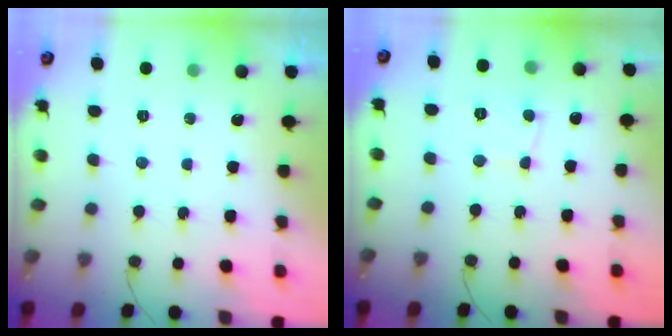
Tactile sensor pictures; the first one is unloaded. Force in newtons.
{"total": 2.6, "press": 2.6, "slide": 0.2}